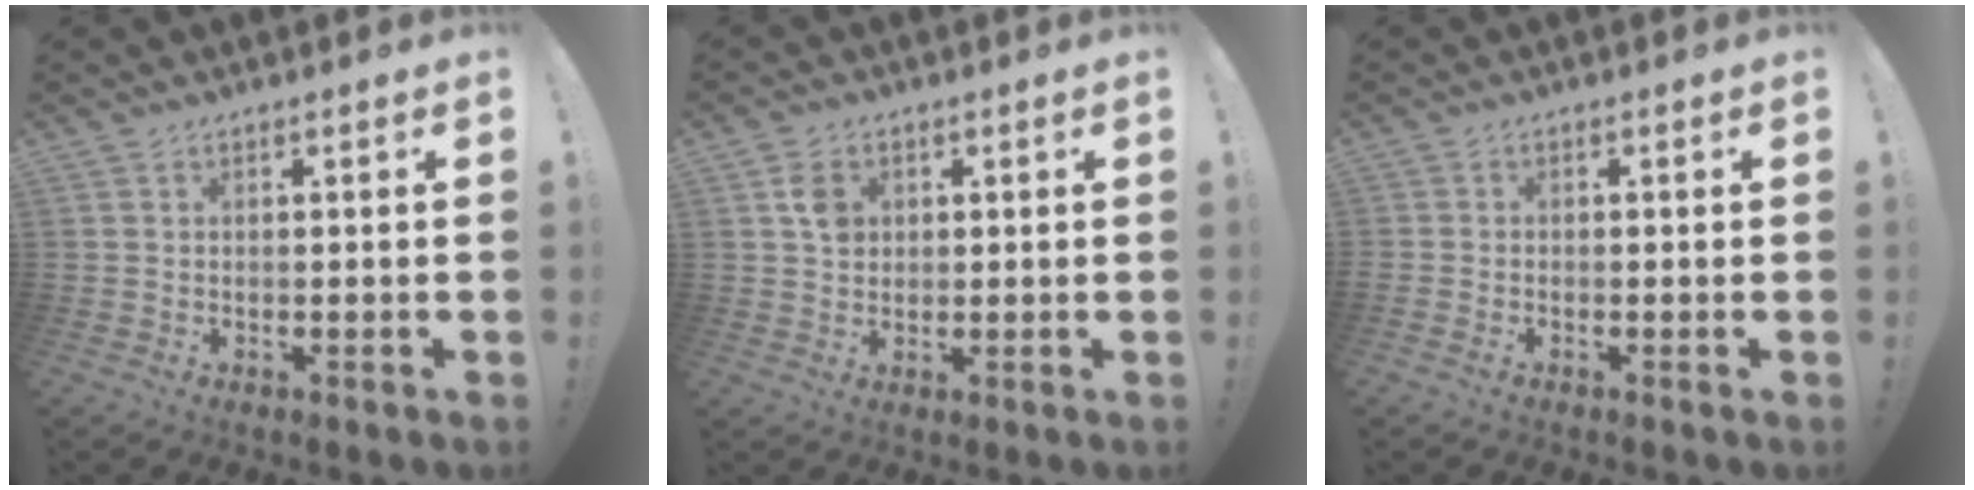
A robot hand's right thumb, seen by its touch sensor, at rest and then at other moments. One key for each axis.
{"total": 5.2, "fx": 1.4, "fy": 4.3, "fz": 2.7, "tx": -0.017, "ty": -0.003, "tz": 0.023}
{"total": 0.9, "fx": -0.8, "fy": 0.3, "fz": 0.4, "tx": -0.012, "ty": 0.003, "tz": -0.011}